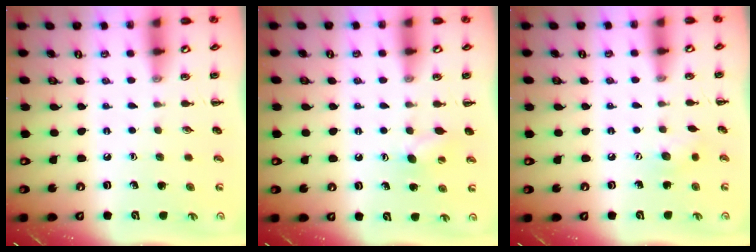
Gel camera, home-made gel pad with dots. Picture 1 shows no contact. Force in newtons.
{"total": 5.3, "press": 5.1, "slide": 1.3}
{"total": 5.1, "press": 5.1, "slide": 0.9}